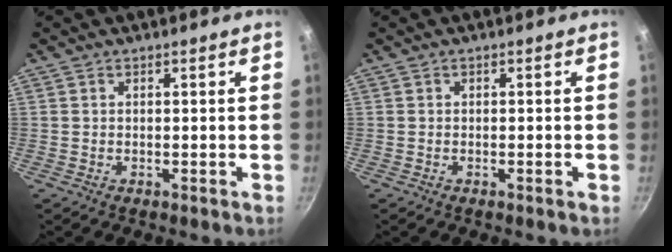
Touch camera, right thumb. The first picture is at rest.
{"total": 0.7, "force": [-0.4, -0.1, 0.5], "torque": [-0.015, 0.003, -0.008]}